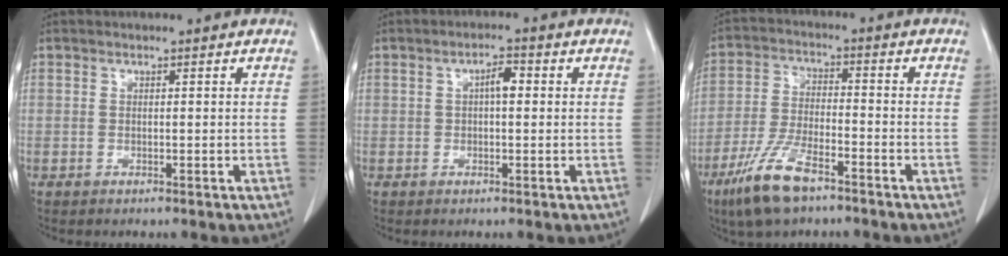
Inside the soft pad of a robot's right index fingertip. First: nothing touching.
{"total": 2.6, "force": [0.4, 0.9, 2.5], "torque": [-0.039, 0.011, 0.005]}
{"total": 10.0, "force": [-6.7, 2.5, 7.1], "torque": [-0.150, -0.018, -0.125]}